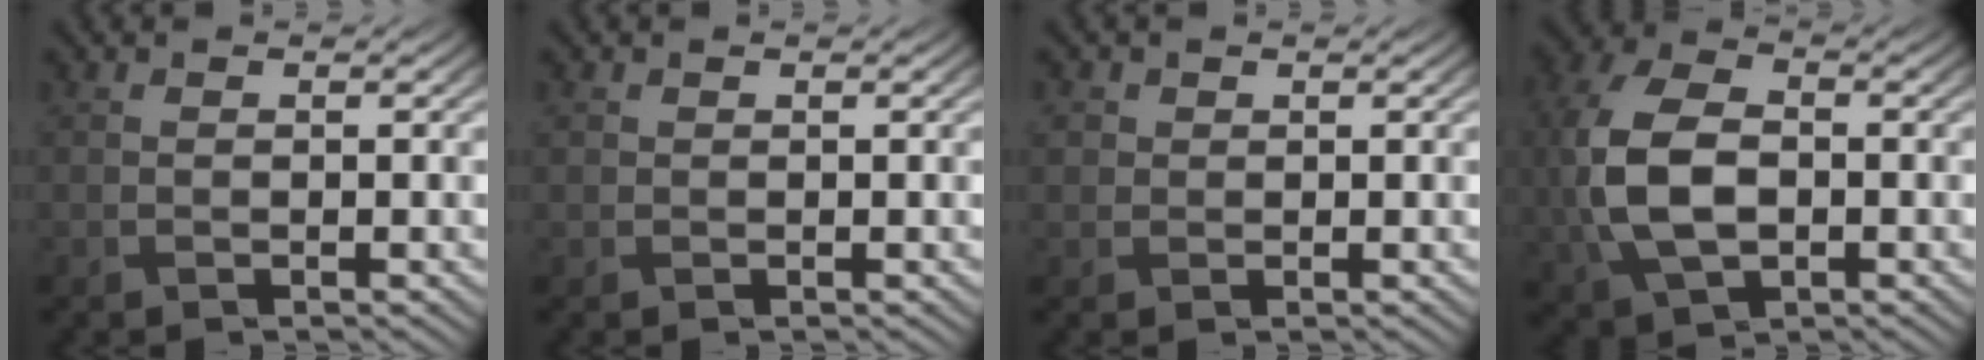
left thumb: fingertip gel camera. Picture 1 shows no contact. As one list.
[{"total": 0.5, "force": [0.1, 0.5, 0.1], "torque": [-0.002, -0.002, 0.002]}, {"total": 1.6, "force": [0.3, 1.5, 0.3], "torque": [-0.009, -0.004, 0.006]}, {"total": 10.7, "force": [-0.8, 7.0, 8.1], "torque": [-0.220, -0.007, -0.014]}]